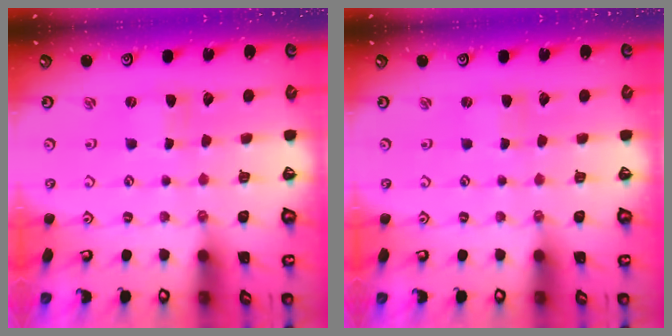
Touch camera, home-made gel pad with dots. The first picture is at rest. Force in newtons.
{"total": 1.0, "press": 1.0, "slide": 0.1}